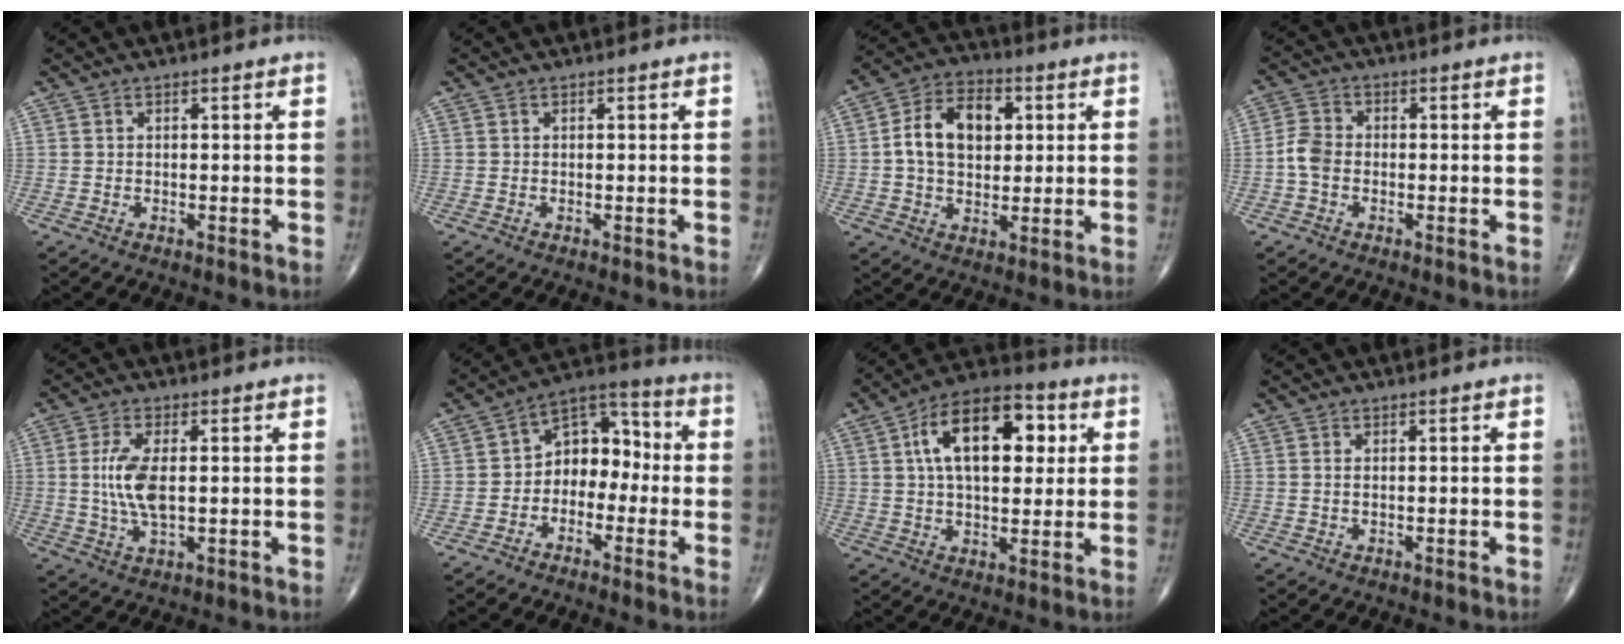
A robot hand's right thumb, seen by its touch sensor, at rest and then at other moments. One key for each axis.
{"total": 0.0}
{"total": 12.3, "fx": 2.0, "fy": 8.2, "fz": 8.9, "tx": -0.132, "ty": 0.012, "tz": 0.027}
{"total": 4.3, "fx": -1.0, "fy": 3.2, "fz": 2.8, "tx": -0.057, "ty": 0.013, "tz": -0.028}
{"total": 8.0, "fx": 0.6, "fy": 3.4, "fz": 7.2, "tx": -0.158, "ty": -0.008, "tz": 0.014}
{"total": 9.9, "fx": -1.5, "fy": 7.0, "fz": 6.8, "tx": -0.065, "ty": 0.046, "tz": -0.043}
{"total": 18.0, "fx": 4.6, "fy": 9.7, "fz": 14.4, "tx": -0.203, "ty": 0.014, "tz": 0.068}
{"total": 0.7, "fx": 0.2, "fy": 0.3, "fz": 0.6, "tx": -0.017, "ty": 0.002, "tz": 0.005}